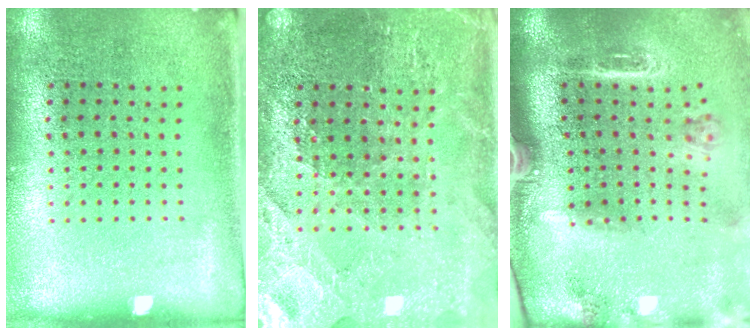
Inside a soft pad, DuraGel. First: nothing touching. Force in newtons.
{"total": 2.7, "press": 2.7, "slide": 0.4}
{"total": 2.8, "press": 2.0, "slide": 2.0}